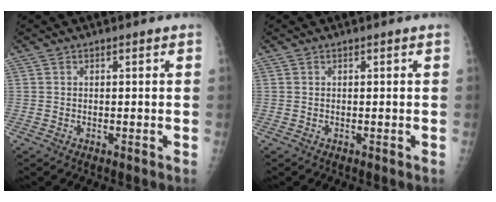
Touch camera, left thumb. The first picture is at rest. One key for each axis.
{"total": 0.0}